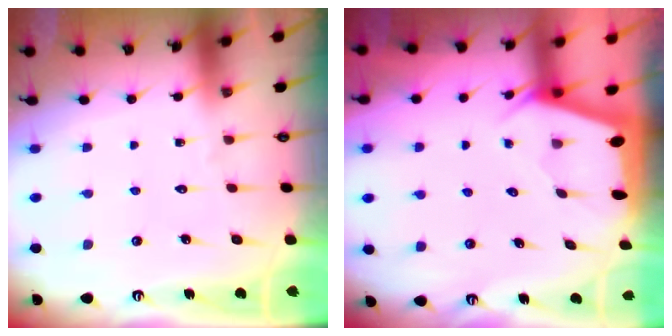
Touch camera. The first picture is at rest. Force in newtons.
{"total": 2.0, "press": 2.0, "slide": 0.3}